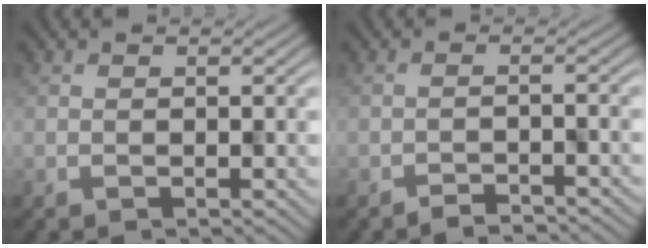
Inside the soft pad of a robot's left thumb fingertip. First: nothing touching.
{"total": 2.0, "force": [-1.9, -0.1, -0.4], "torque": [0.009, 0.007, -0.036]}